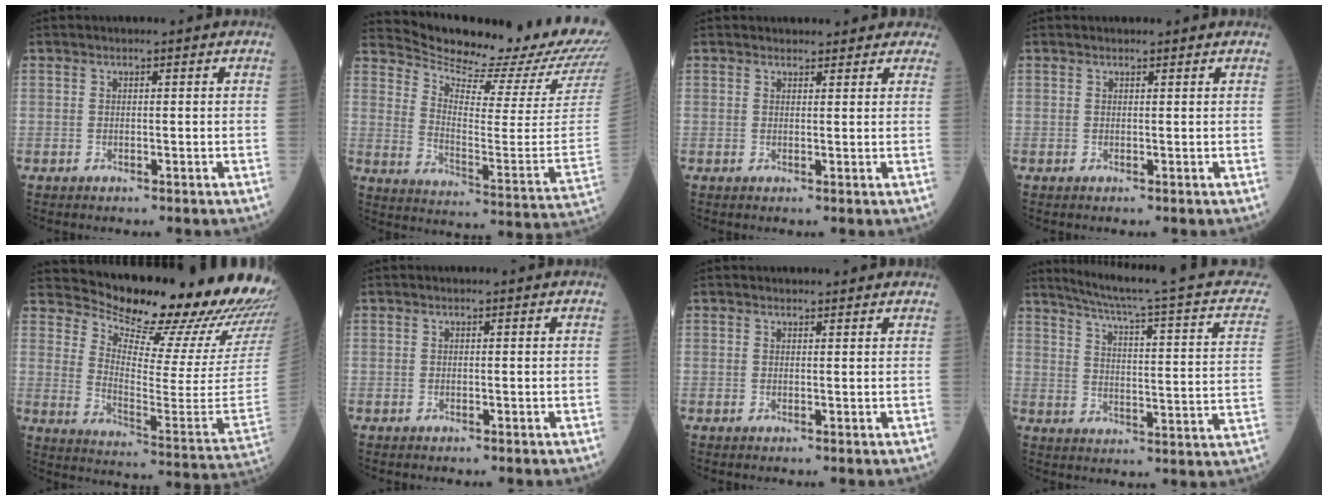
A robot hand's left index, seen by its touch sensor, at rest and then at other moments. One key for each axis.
{"total": 23.5, "fx": 22.2, "fy": 1.2, "fz": 7.7, "tx": -0.135, "ty": -0.115, "tz": 0.287}
{"total": 4.2, "fx": 3.8, "fy": 1.4, "fz": 0.8, "tx": -0.006, "ty": 0.013, "tz": 0.039}
{"total": 1.0, "fx": 1.0, "fy": 0.3, "fz": 0.2, "tx": -0.009, "ty": 0.004, "tz": 0.009}
{"total": 23.7, "fx": 22.9, "fy": 0.9, "fz": 6.2, "tx": -0.117, "ty": -0.153, "tz": 0.290}
{"total": 0.0}
{"total": 2.8, "fx": 2.6, "fy": 0.7, "fz": 0.6, "tx": -0.009, "ty": 0.011, "tz": 0.026}
{"total": 19.4, "fx": 16.2, "fy": 0.7, "fz": 10.7, "tx": -0.157, "ty": -0.044, "tz": 0.190}